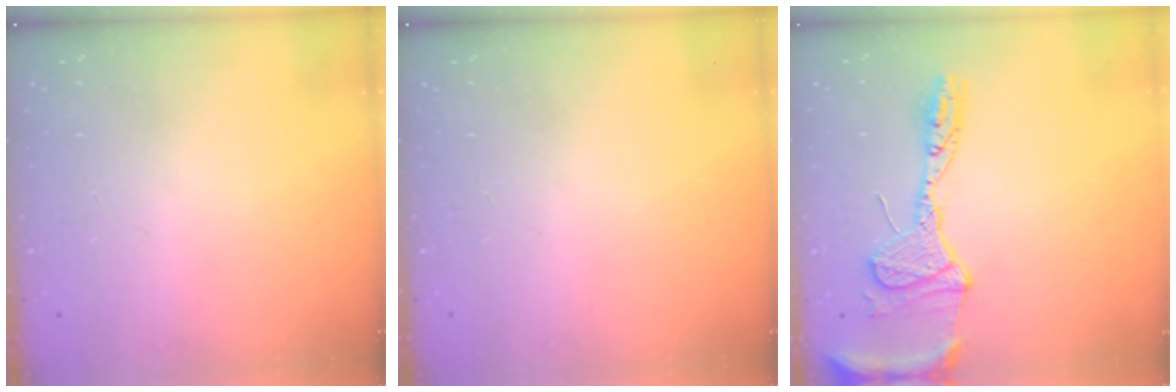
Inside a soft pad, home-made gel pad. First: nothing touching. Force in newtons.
{"total": 0.0}
{"total": 15.9, "press": 15.8, "slide": 1.6}